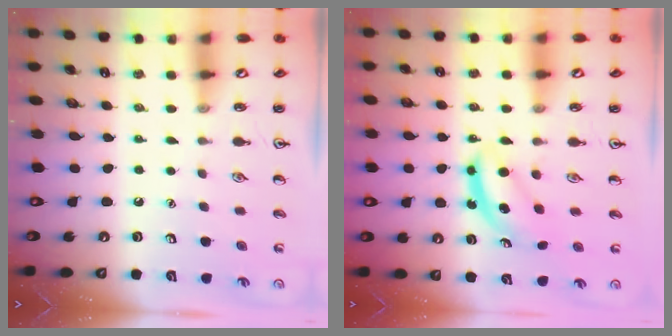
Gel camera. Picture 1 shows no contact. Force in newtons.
{"total": 5.8, "press": 5.8, "slide": 0.3}